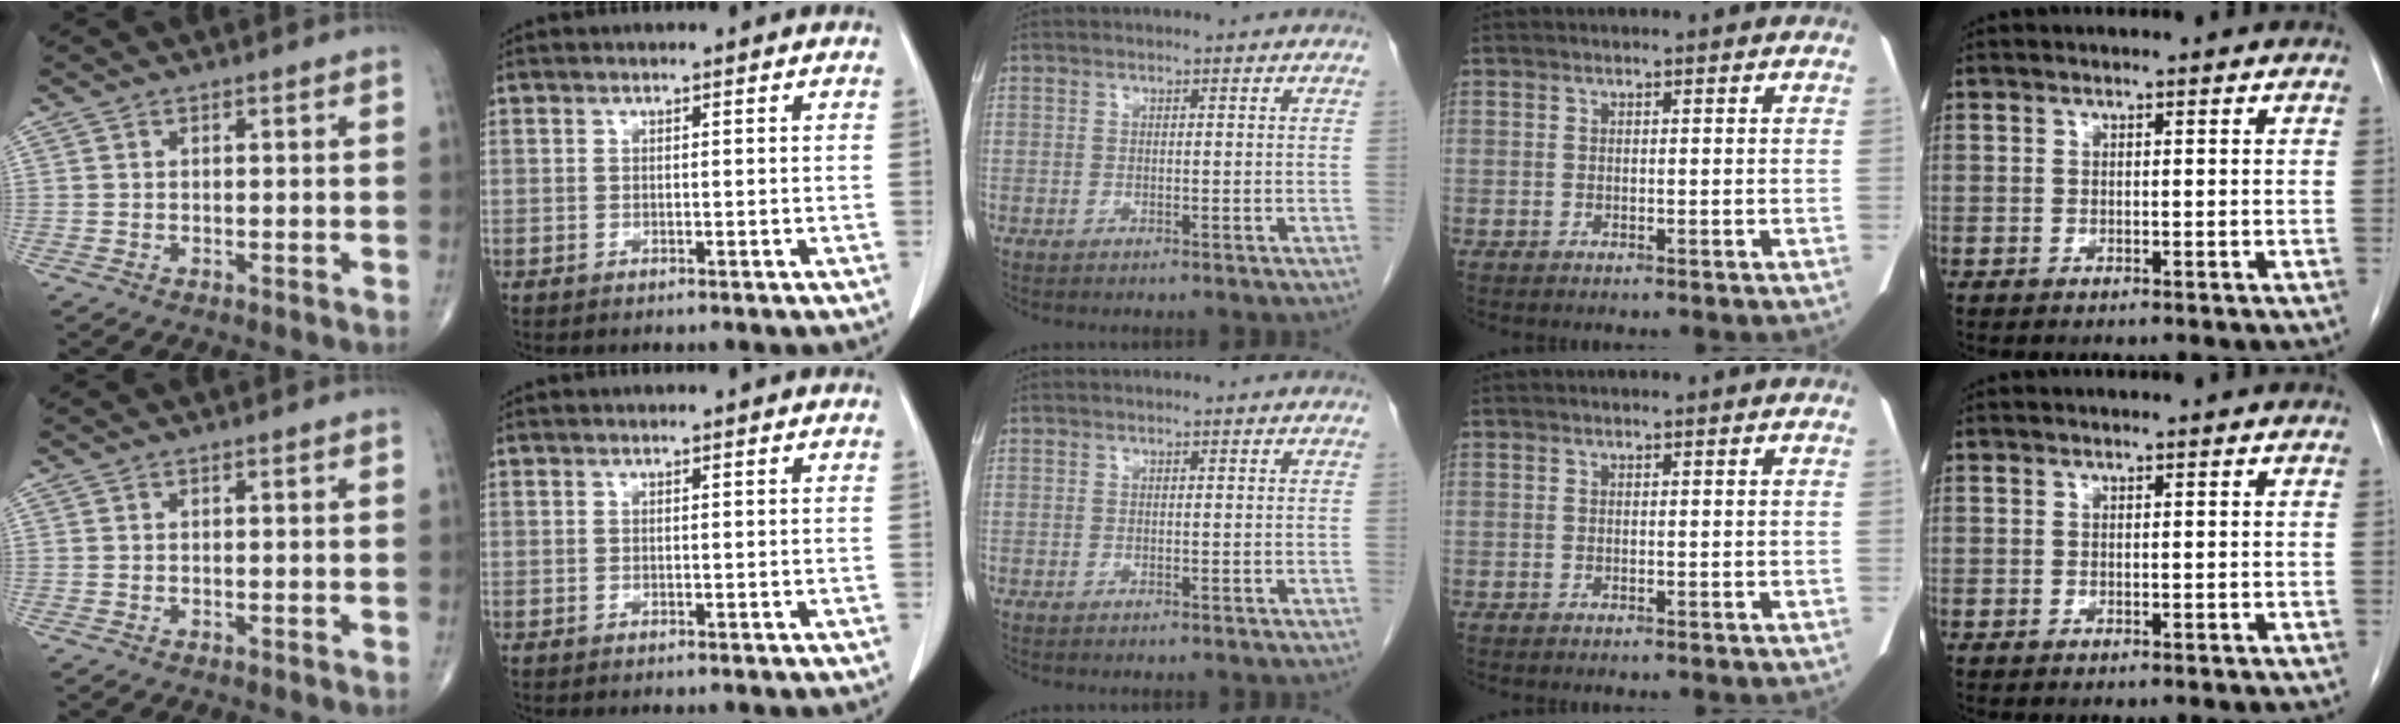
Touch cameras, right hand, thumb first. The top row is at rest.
{}